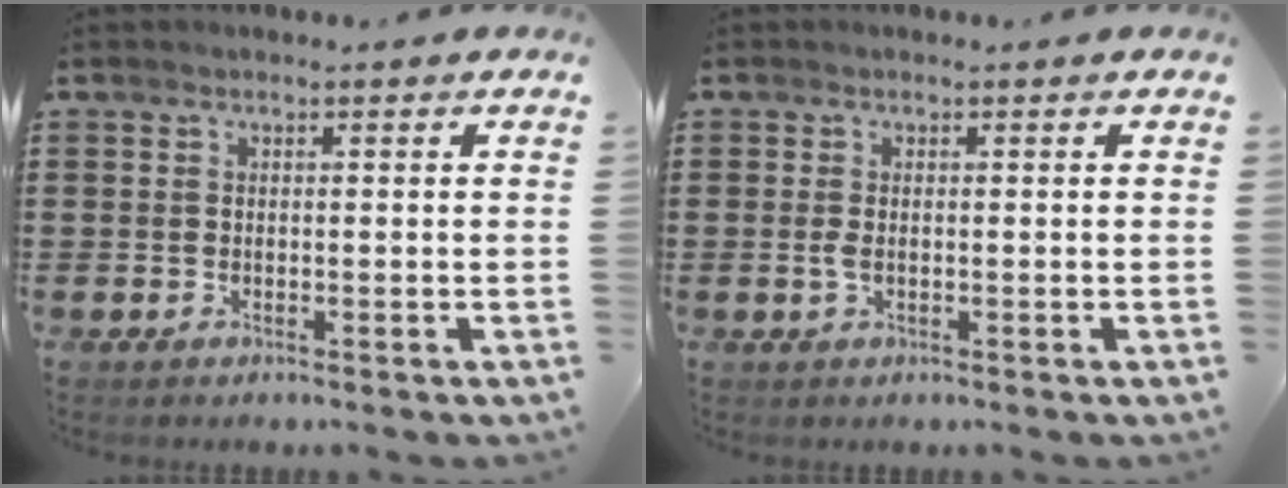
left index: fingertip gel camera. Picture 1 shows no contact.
{"total": 1.3, "force": [0.0, 0.5, 1.2], "torque": [-0.031, -0.002, -0.003]}